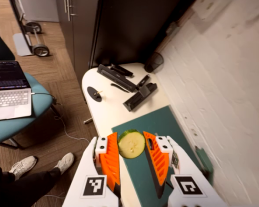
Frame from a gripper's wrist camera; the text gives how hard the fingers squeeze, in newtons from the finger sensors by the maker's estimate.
{"total": 9.2, "left": 9.4, "right": 9.1}